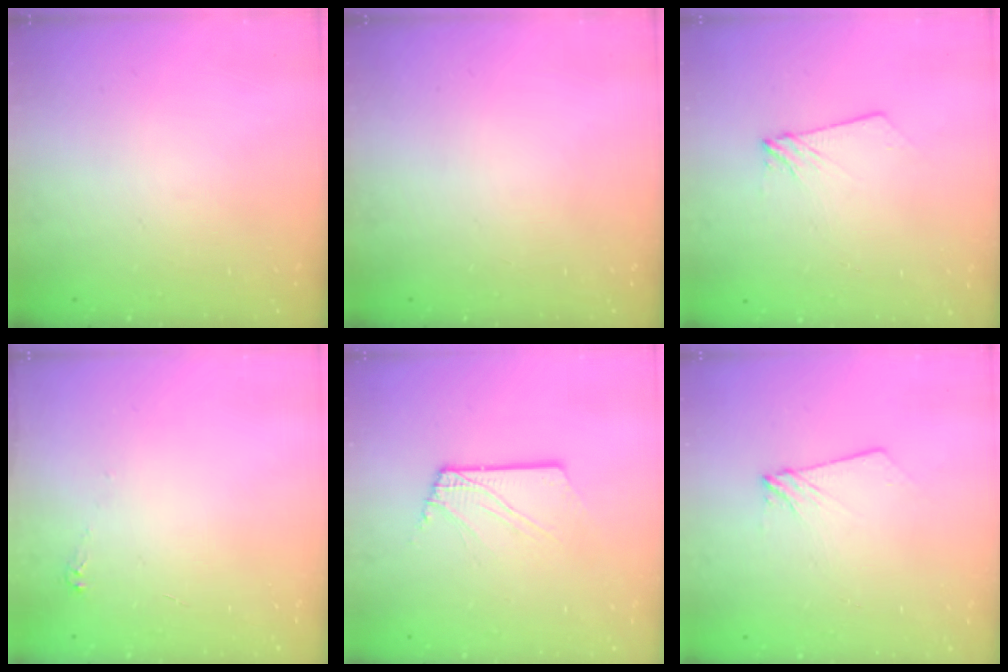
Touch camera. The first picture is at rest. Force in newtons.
{"total": 0.0}
{"total": 4.6, "press": 4.6, "slide": 0.5}
{"total": 2.5, "press": 2.5, "slide": 0.3}
{"total": 2.5, "press": 2.5, "slide": 0.3}
{"total": 4.6, "press": 4.6, "slide": 0.5}